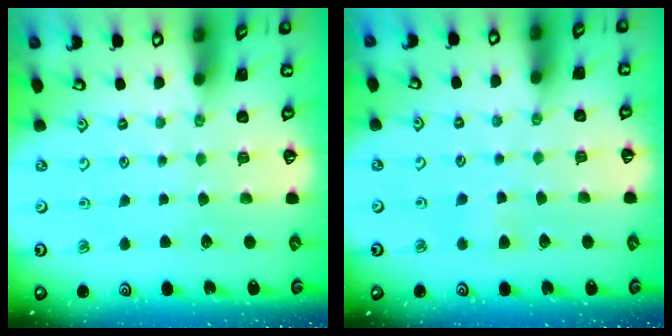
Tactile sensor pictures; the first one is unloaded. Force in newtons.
{"total": 2.8, "press": 2.7, "slide": 0.5}